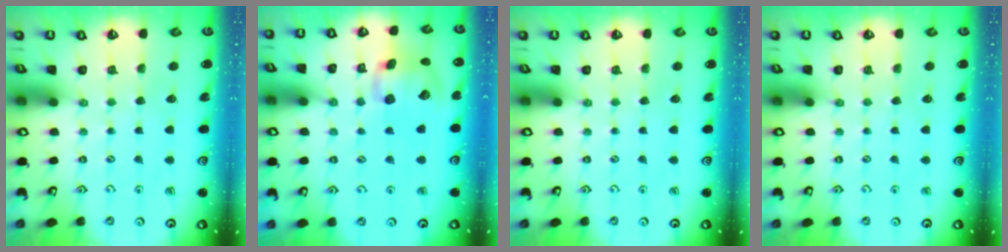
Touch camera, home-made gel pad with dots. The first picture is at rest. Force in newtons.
{"total": 12.8, "press": 12.6, "slide": 2.2}
{"total": 0.0}
{"total": 0.0}